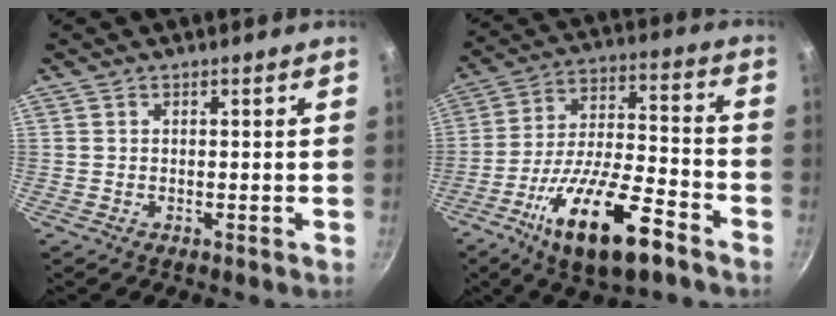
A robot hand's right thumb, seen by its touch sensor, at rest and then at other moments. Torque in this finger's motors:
{"motor_torque": [-0.05, 0.29, 1.63, -1.14, 0.17]}